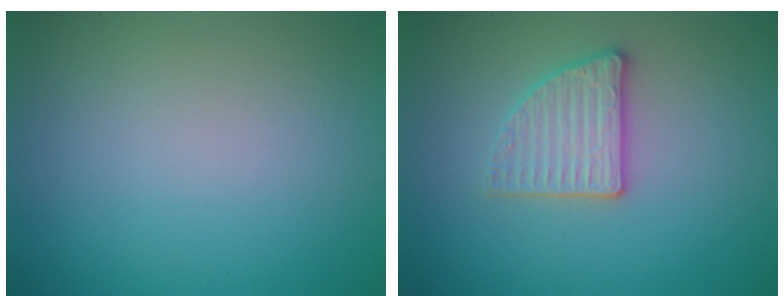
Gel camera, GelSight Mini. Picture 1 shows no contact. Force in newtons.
{"total": 2.9, "press": 2.7, "slide": 1.1}